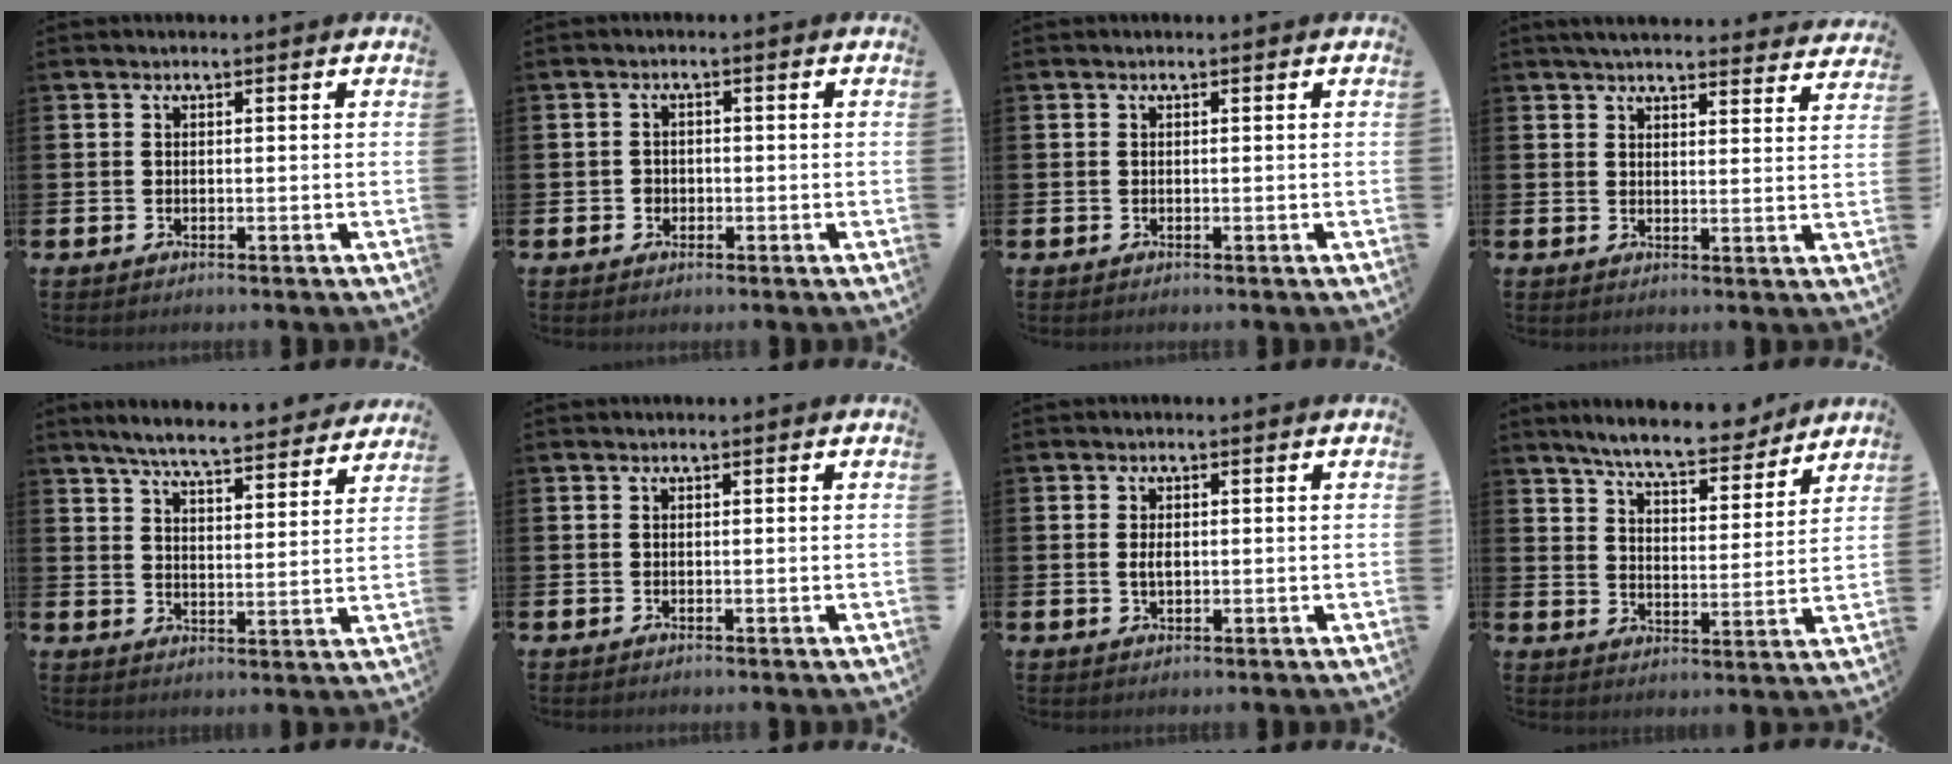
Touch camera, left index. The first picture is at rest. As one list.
[{"total": 1.4, "force": [-0.5, 1.3, 0.2], "torque": [-0.004, 0.004, -0.012]}, {"total": 0.0}, {"total": 4.6, "force": [4.5, 0.6, 0.9], "torque": [-0.022, -0.024, 0.079]}, {"total": 6.5, "force": [6.3, 0.4, 1.8], "torque": [-0.042, -0.047, 0.105]}, {"total": 0.0}, {"total": 1.6, "force": [0.1, 0.9, 1.4], "torque": [-0.016, 0.001, -0.003]}, {"total": 7.9, "force": [7.3, 1.0, 2.7], "torque": [-0.065, -0.045, 0.126]}]